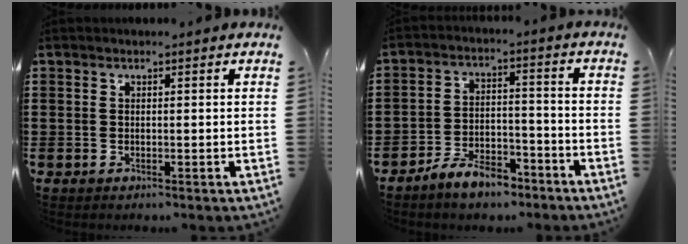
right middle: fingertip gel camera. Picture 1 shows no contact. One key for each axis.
{"total": 6.4, "fx": -5.8, "fy": 1.8, "fz": 2.1, "tx": -0.043, "ty": 0.011, "tz": -0.113}